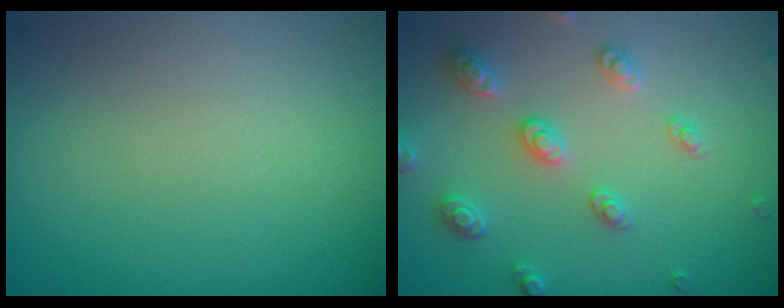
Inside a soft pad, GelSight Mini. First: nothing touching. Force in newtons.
{"total": 3.5, "press": 3.2, "slide": 1.3}